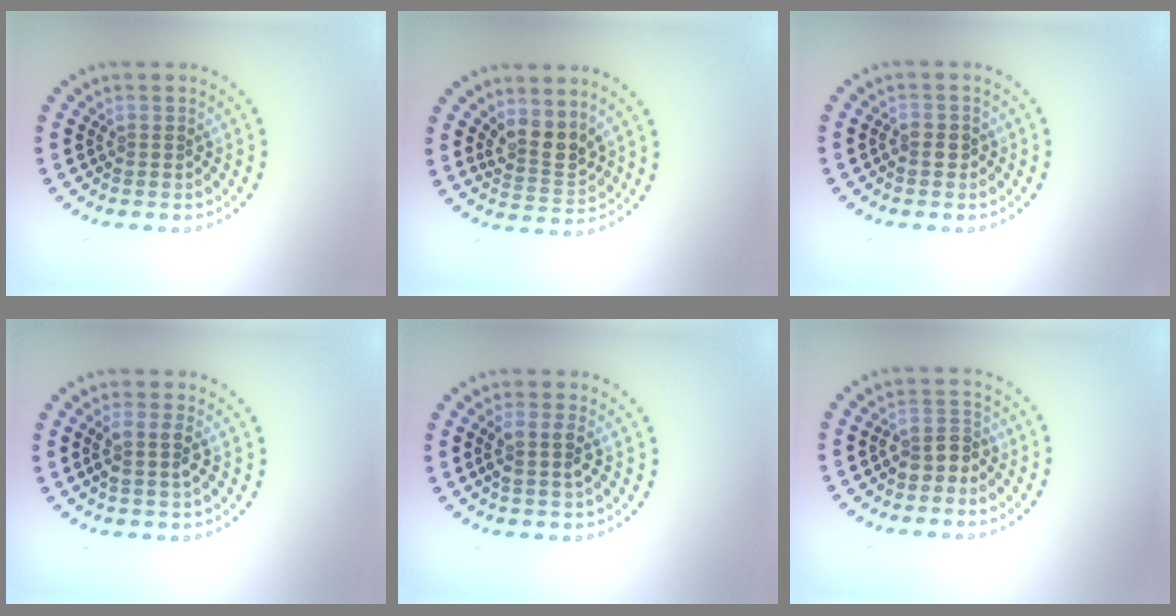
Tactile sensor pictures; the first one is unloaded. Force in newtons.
{"total": 2.7, "press": 2.3, "slide": 1.5}
{"total": 0.9, "press": 0.8, "slide": 0.4}
{"total": 1.9, "press": 1.6, "slide": 1.0}
{"total": 1.9, "press": 1.6, "slide": 1.0}
{"total": 2.1, "press": 1.9, "slide": 0.9}